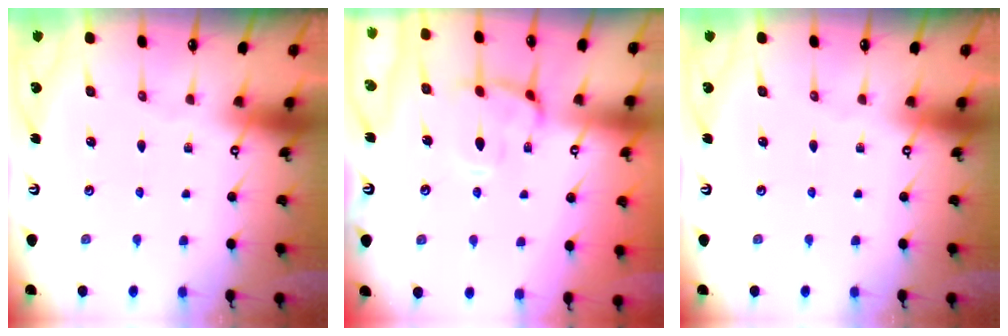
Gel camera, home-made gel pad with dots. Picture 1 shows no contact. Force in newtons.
{"total": 4.7, "press": 4.4, "slide": 1.4}
{"total": 0.0}